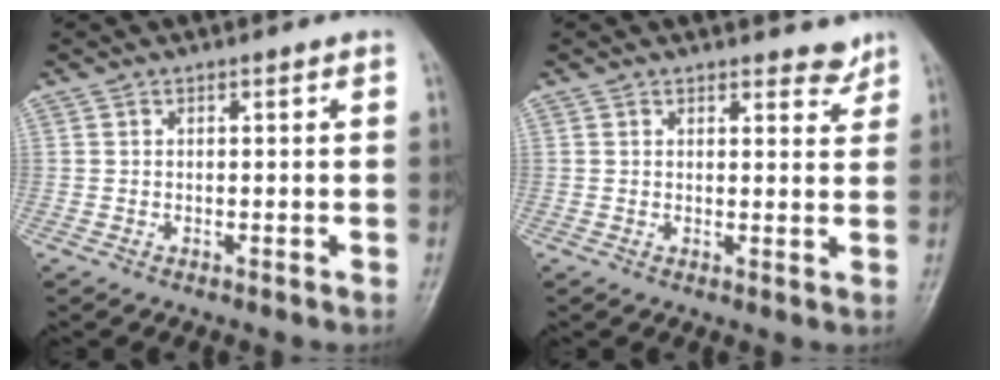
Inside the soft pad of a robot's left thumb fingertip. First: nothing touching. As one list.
[{"total": 3.0, "force": [2.6, 1.2, 0.9], "torque": [0.006, -0.021, 0.031]}]